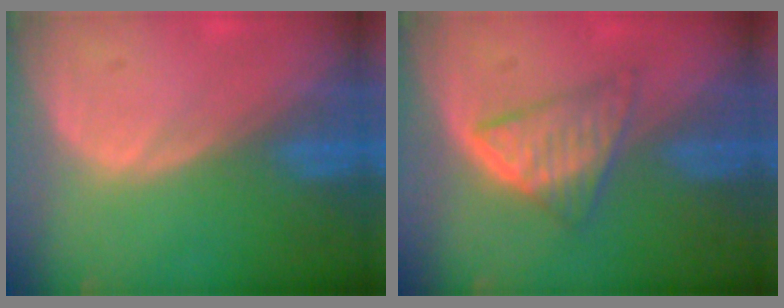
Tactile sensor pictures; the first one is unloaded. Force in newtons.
{"total": 5.5, "press": 5.3, "slide": 1.5}